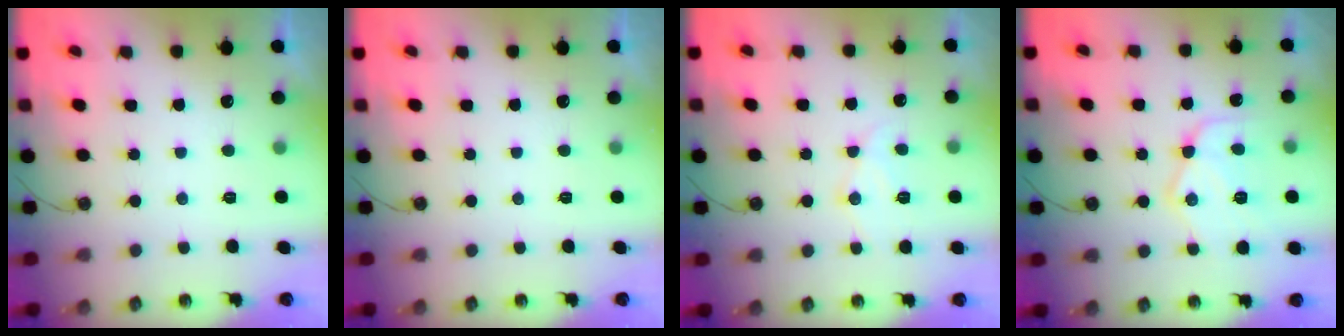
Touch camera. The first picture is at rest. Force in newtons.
{"total": 0.0}
{"total": 11.1, "press": 11.0, "slide": 0.9}
{"total": 15.1, "press": 15.0, "slide": 1.3}